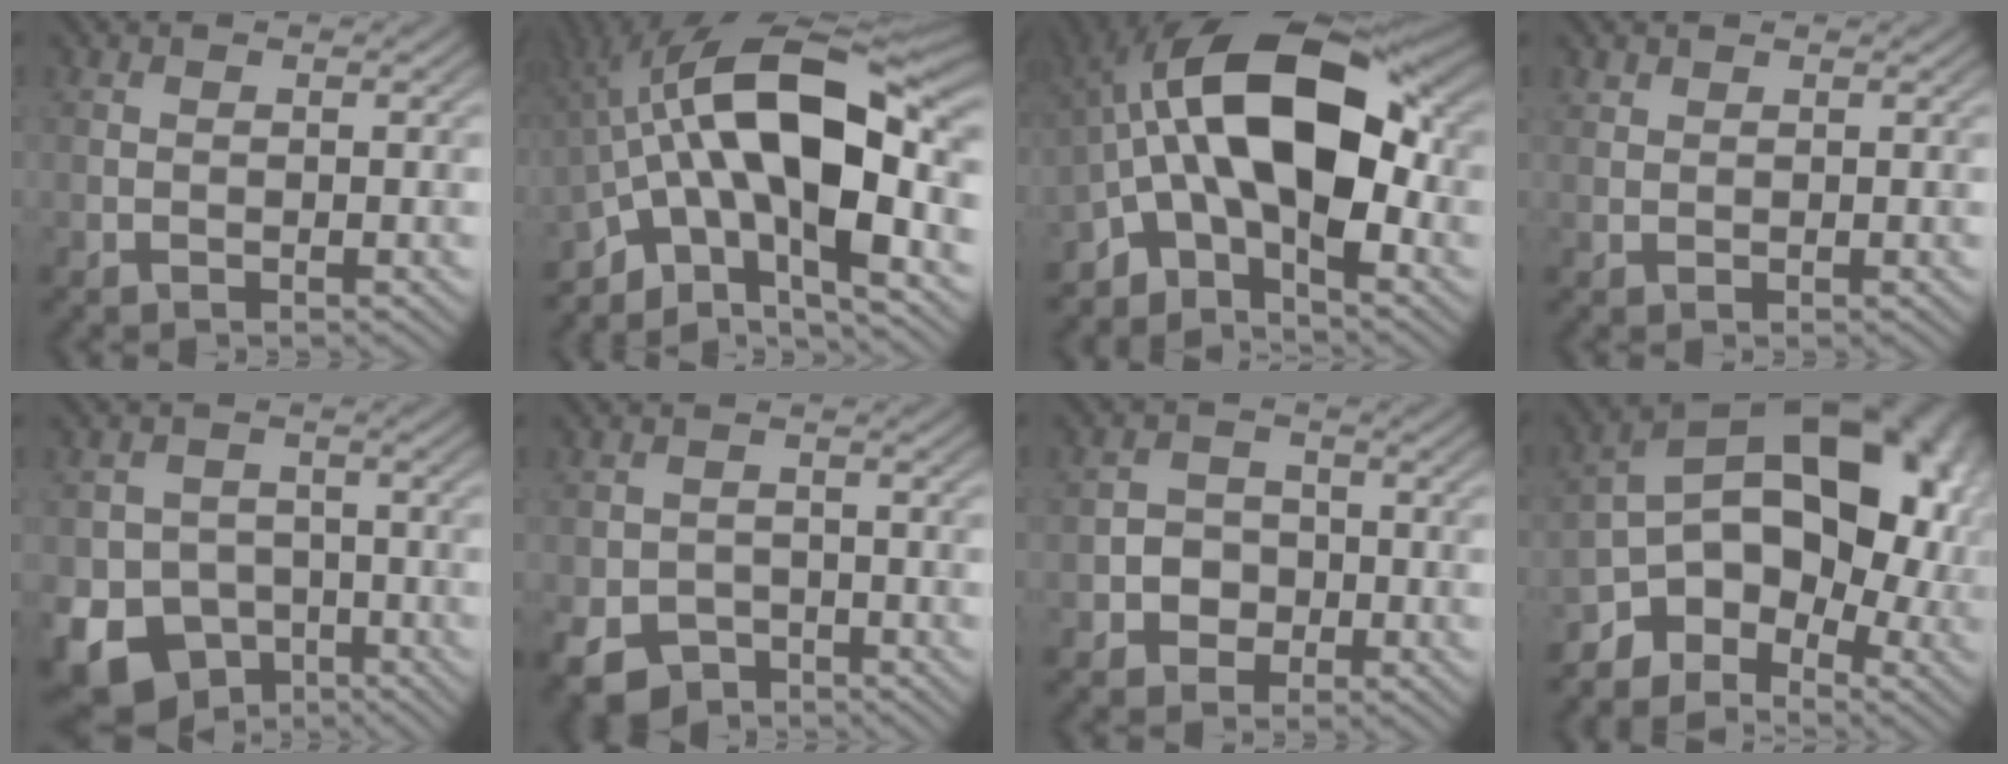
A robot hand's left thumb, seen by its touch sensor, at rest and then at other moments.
{"total": 17.6, "force": [-2.0, 7.9, 15.6], "torque": [-0.256, 0.027, -0.048]}
{"total": 14.3, "force": [-1.6, 7.4, 12.1], "torque": [-0.199, 0.022, -0.048]}
{"total": 1.1, "force": [0.9, 0.5, 0.2], "torque": [-0.007, 0.002, 0.023]}
{"total": 11.9, "force": [-6.2, 9.5, 3.7], "torque": [-0.082, -0.049, -0.119]}
{"total": 4.7, "force": [-2.9, 3.3, 1.8], "torque": [-0.036, -0.010, -0.056]}
{"total": 3.4, "force": [-1.3, 2.9, 1.2], "torque": [-0.008, 0.002, -0.032]}
{"total": 15.4, "force": [-3.5, 10.1, 11.1], "torque": [-0.146, 0.002, -0.054]}